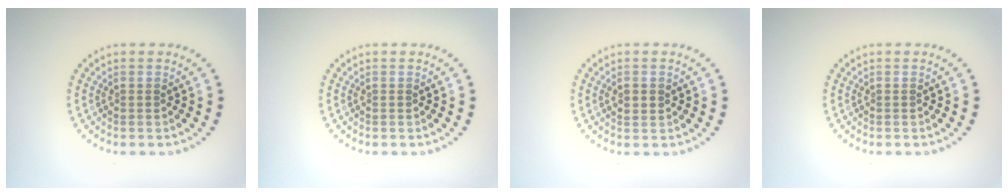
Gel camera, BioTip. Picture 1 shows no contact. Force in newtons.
{"total": 0.0}
{"total": 1.7, "press": 1.7, "slide": 0.1}
{"total": 0.0}